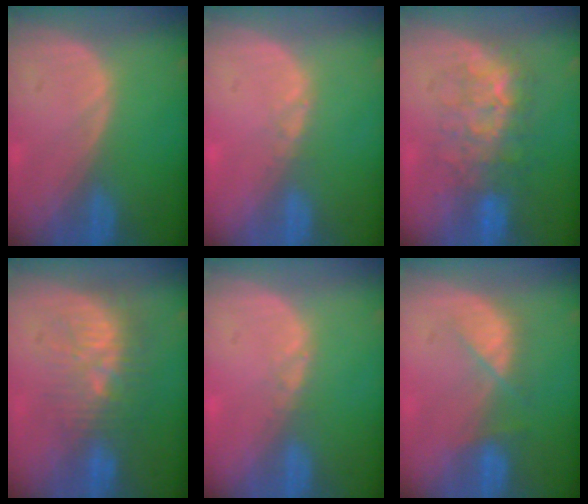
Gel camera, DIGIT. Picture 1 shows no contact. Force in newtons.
{"total": 0.9, "press": 0.8, "slide": 0.5}
{"total": 7.8, "press": 7.7, "slide": 1.5}
{"total": 9.2, "press": 8.6, "slide": 3.1}
{"total": 0.9, "press": 0.8, "slide": 0.5}
{"total": 4.1, "press": 4.1, "slide": 0.5}